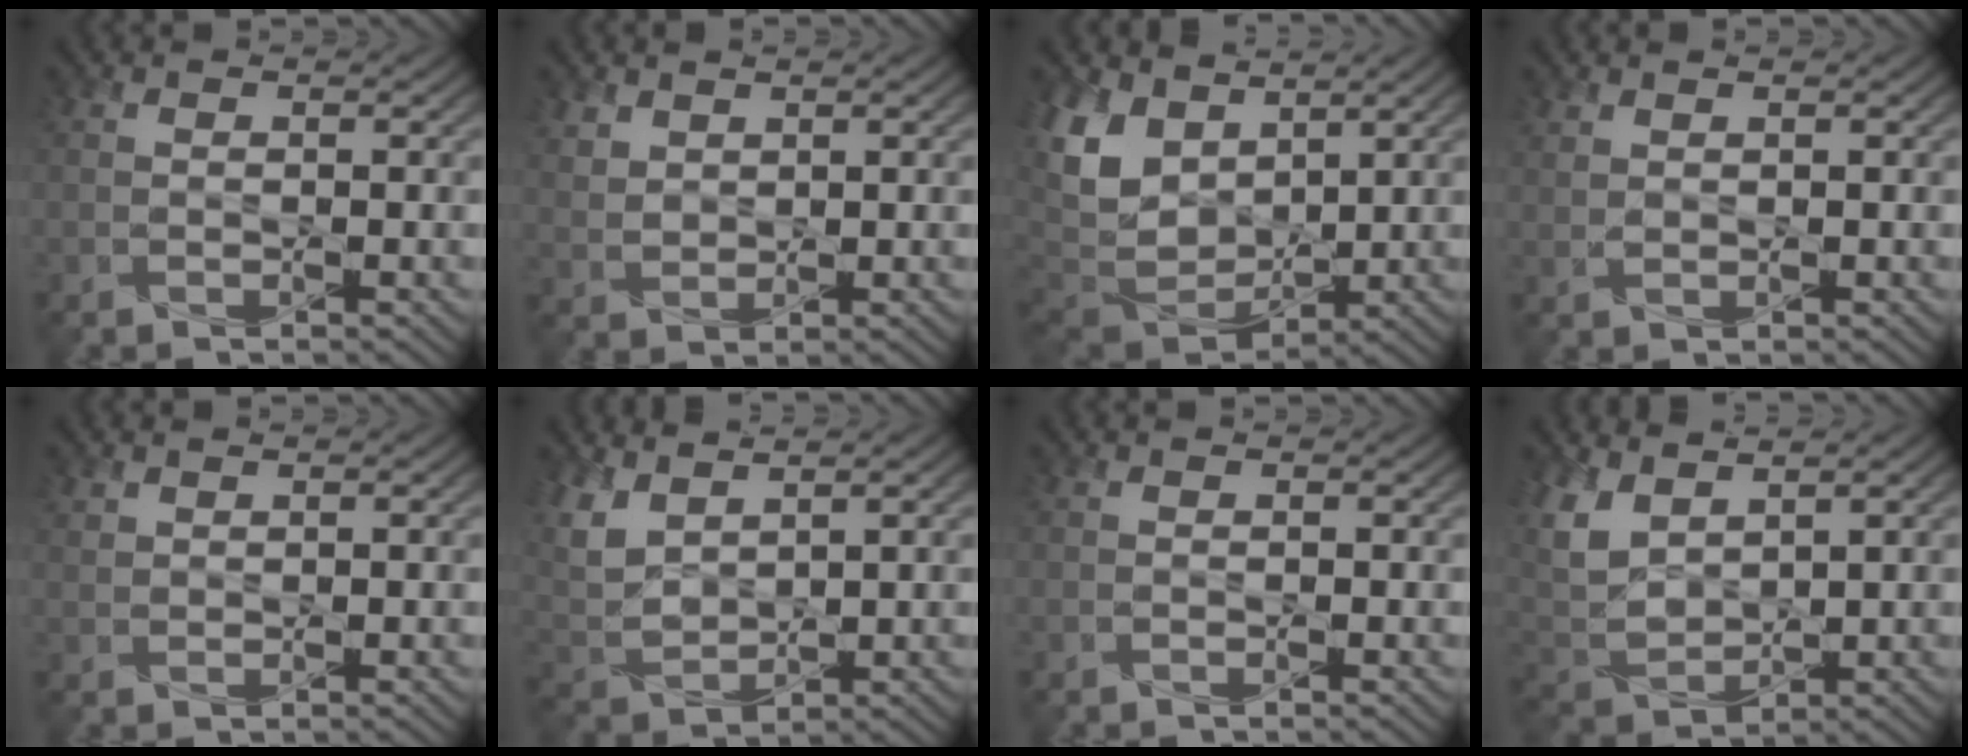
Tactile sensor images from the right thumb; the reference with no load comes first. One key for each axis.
{"total": 2.8, "fx": 1.9, "fy": 1.8, "fz": 1.1, "tx": -0.032, "ty": -0.001, "tz": 0.045}
{"total": 10.9, "fx": 4.3, "fy": 7.3, "fz": 6.9, "tx": -0.202, "ty": 0.005, "tz": 0.084}
{"total": 1.0, "fx": 0.9, "fy": 0.3, "fz": 0.4, "tx": -0.019, "ty": -0.001, "tz": 0.023}
{"total": 1.2, "fx": 0.9, "fy": 0.6, "fz": 0.3, "tx": -0.010, "ty": -0.001, "tz": 0.023}
{"total": 6.8, "fx": 3.9, "fy": 3.4, "fz": 4.4, "tx": -0.123, "ty": 0.003, "tz": 0.082}
{"total": 0.0}
{"total": 7.7, "fx": 4.0, "fy": 4.1, "fz": 5.1, "tx": -0.147, "ty": 0.004, "tz": 0.082}